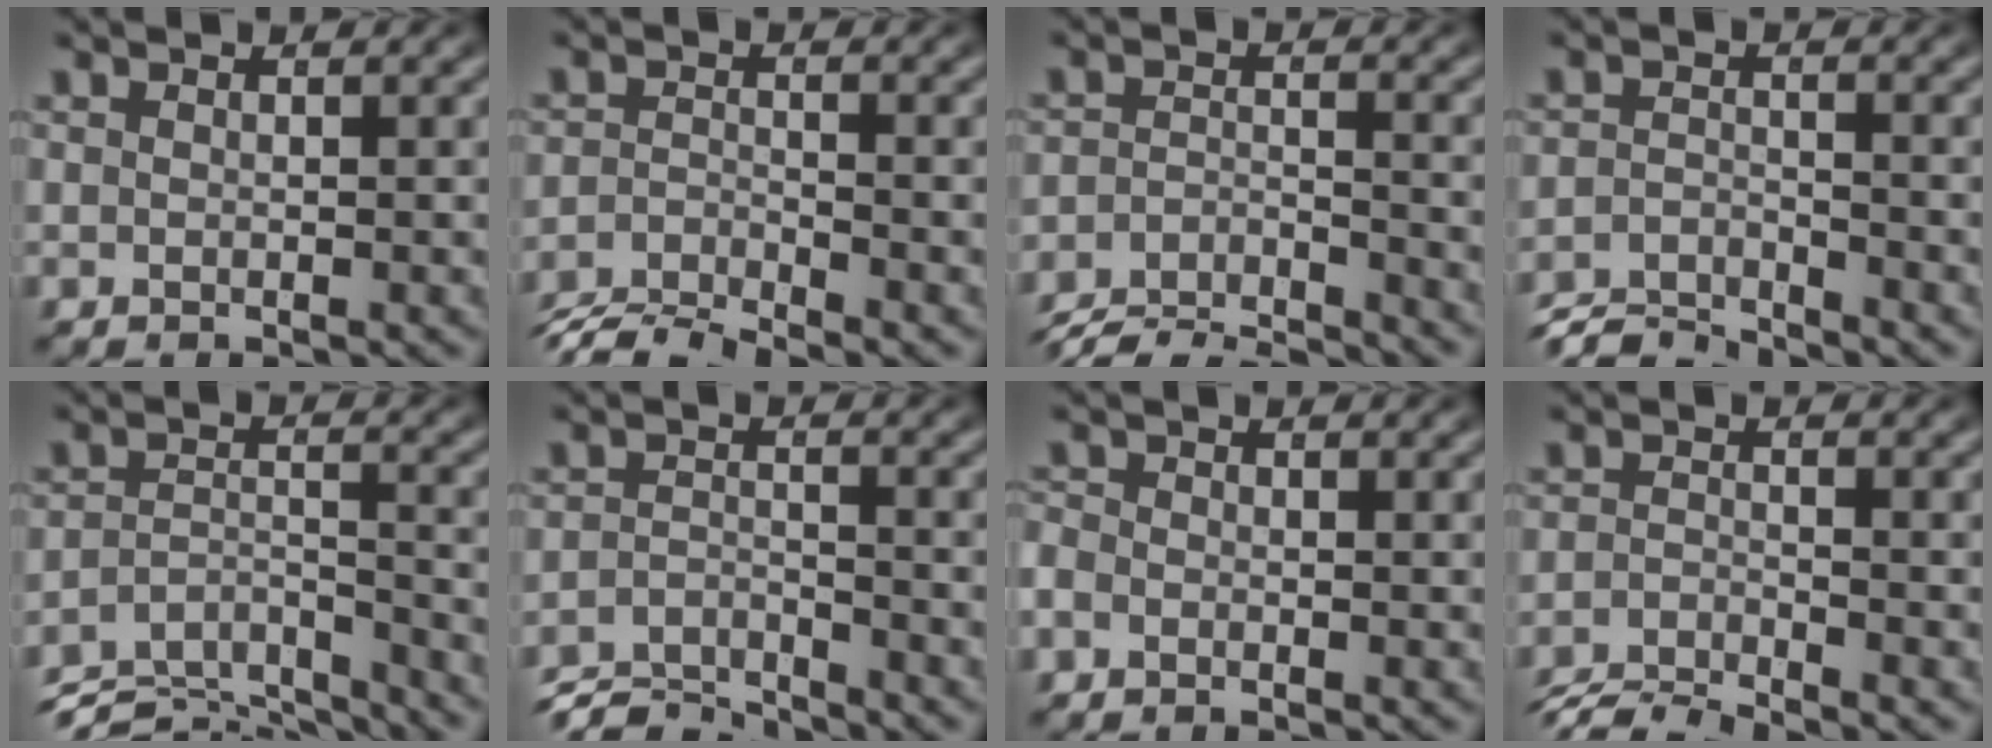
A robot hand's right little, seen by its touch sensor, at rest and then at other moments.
{"total": 4.7, "force": [-4.4, 0.9, 1.4], "torque": [-0.020, -0.016, -0.070]}
{"total": 8.2, "force": [-7.6, 2.2, 2.4], "torque": [-0.029, -0.031, -0.115]}
{"total": 4.6, "force": [-4.4, 0.9, 1.0], "torque": [-0.013, -0.017, -0.070]}
{"total": 8.9, "force": [-7.3, 3.7, 3.6], "torque": [-0.051, -0.038, -0.112]}
{"total": 5.3, "force": [-4.8, 1.5, 1.8], "torque": [-0.023, -0.021, -0.075]}
{"total": 1.6, "force": [-0.8, 1.2, 0.6], "torque": [-0.023, -0.009, -0.016]}
{"total": 4.4, "force": [-4.2, 0.7, 1.0], "torque": [-0.014, -0.018, -0.068]}